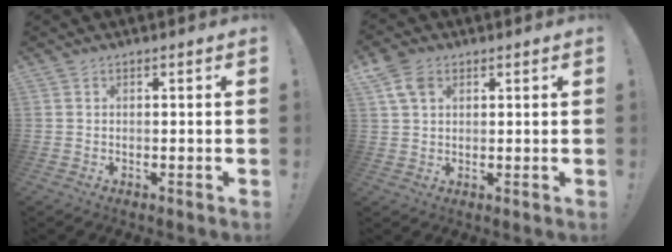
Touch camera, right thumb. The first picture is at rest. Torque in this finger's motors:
{"motor_torque": [0.39, 1.69, 0.34, -0.10, 0.01]}